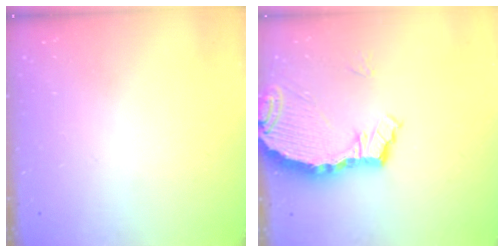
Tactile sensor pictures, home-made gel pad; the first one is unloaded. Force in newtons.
{"total": 7.2, "press": 7.2, "slide": 0.8}